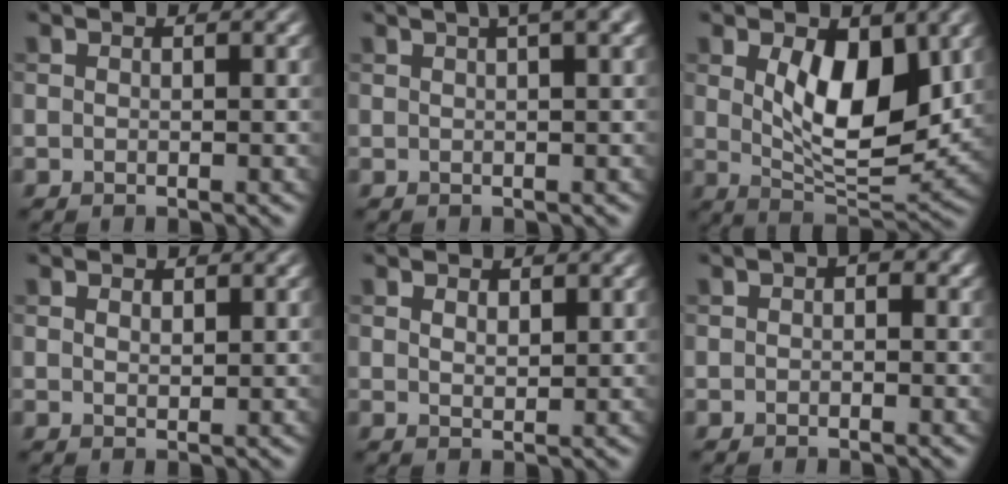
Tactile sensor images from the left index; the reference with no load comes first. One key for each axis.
{"total": 3.8, "fx": 2.1, "fy": 0.9, "fz": 3.0, "tx": -0.032, "ty": 0.014, "tz": 0.020}
{"total": 7.6, "fx": 1.8, "fy": 3.8, "fz": 6.3, "tx": -0.111, "ty": -0.014, "tz": 0.037}
{"total": 0.9, "fx": 0.6, "fy": 0.5, "fz": 0.4, "tx": -0.008, "ty": -0.002, "tz": 0.012}
{"total": 1.2, "fx": 0.8, "fy": 0.7, "fz": 0.6, "tx": -0.011, "ty": -0.002, "tz": 0.017}
{"total": 1.7, "fx": 0.4, "fy": 0.9, "fz": 1.3, "tx": -0.012, "ty": 0.006, "tz": 0.002}